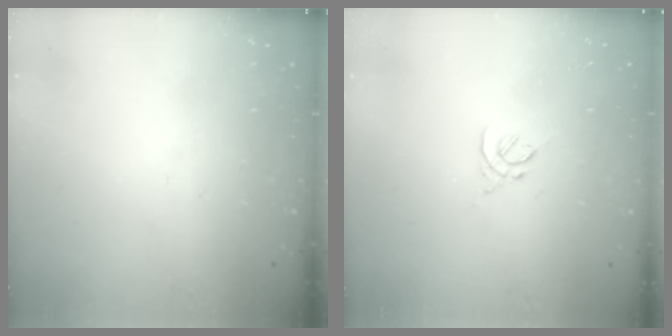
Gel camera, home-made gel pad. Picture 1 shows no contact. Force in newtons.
{"total": 2.6, "press": 2.5, "slide": 0.7}